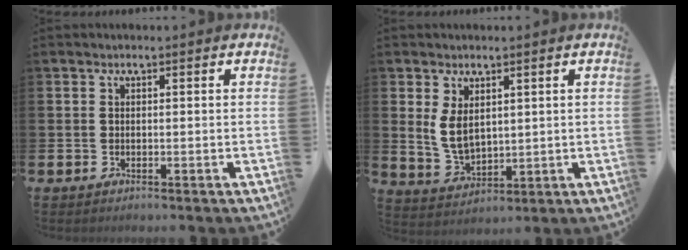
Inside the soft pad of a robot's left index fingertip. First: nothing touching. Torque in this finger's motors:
{"motor_torque": [0.27, 0.04, 0.31, 0.13]}